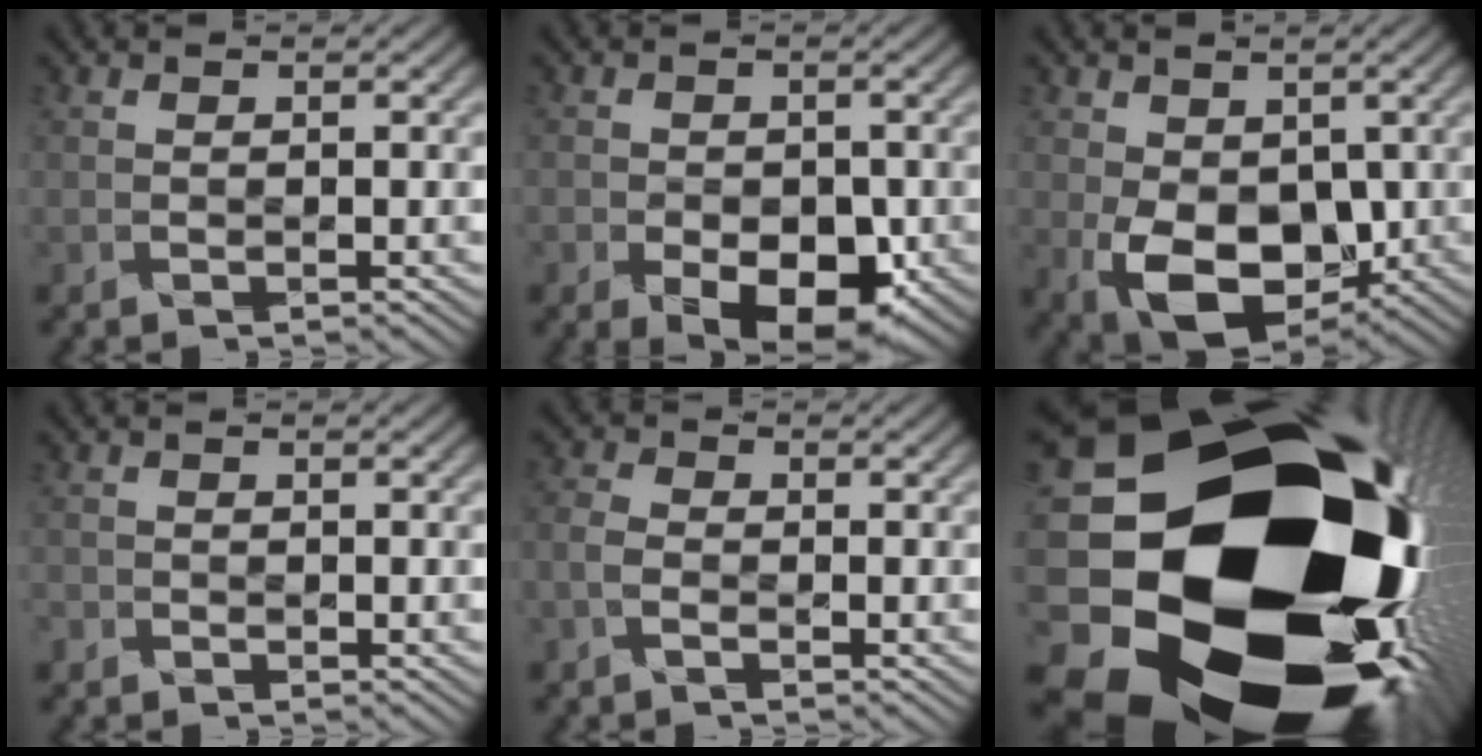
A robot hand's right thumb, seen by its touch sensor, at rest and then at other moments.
{"total": 9.1, "force": [-4.1, 5.8, 5.8], "torque": [-0.084, -0.020, -0.070]}
{"total": 11.0, "force": [-2.1, 7.1, 8.1], "torque": [-0.165, -0.025, -0.030]}
{"total": 1.3, "force": [-0.9, 1.0, 0.0], "torque": [-0.012, 0.007, -0.014]}
{"total": 2.2, "force": [-1.5, 0.7, 1.5], "torque": [-0.057, 0.004, -0.025]}
{"total": 24.1, "force": [-6.6, 19.0, 13.2], "torque": [-0.220, -0.060, -0.126]}